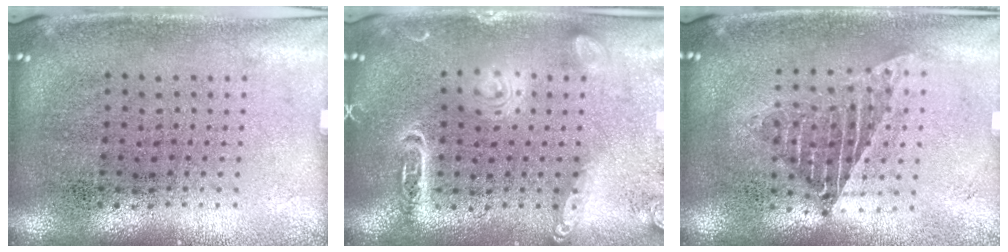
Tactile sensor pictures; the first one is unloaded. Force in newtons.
{"total": 1.8, "press": 1.8, "slide": 0.1}
{"total": 1.3, "press": 1.2, "slide": 0.6}